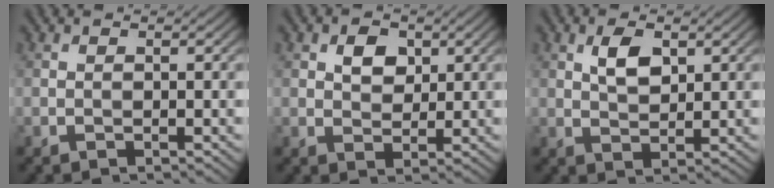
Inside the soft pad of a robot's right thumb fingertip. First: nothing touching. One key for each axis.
{"total": 3.6, "fx": 1.4, "fy": 2.6, "fz": 2.1, "tx": -0.041, "ty": 0.001, "tz": 0.023}
{"total": 3.8, "fx": 1.5, "fy": 2.0, "fz": 2.8, "tx": -0.058, "ty": 0.002, "tz": 0.030}